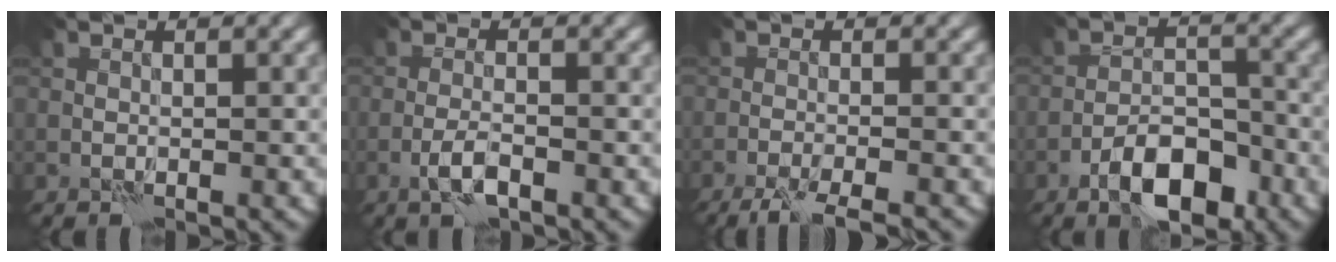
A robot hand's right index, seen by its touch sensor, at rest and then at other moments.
{"total": 2.3, "force": [-1.3, 0.5, 1.9], "torque": [-0.045, 0.002, -0.031]}
{"total": 5.6, "force": [-4.8, 0.7, 2.9], "torque": [-0.050, -0.014, -0.077]}
{"total": 6.2, "force": [-3.8, 2.5, 4.2], "torque": [-0.065, 0.007, -0.069]}